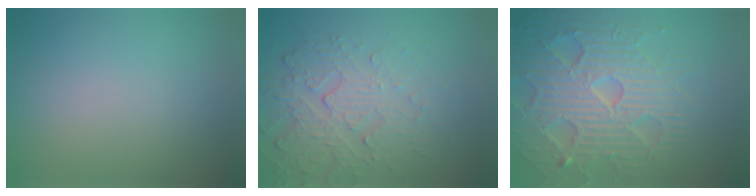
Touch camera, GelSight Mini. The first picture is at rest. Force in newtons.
{"total": 5.3, "press": 3.7, "slide": 3.9}
{"total": 6.8, "press": 6.7, "slide": 1.5}